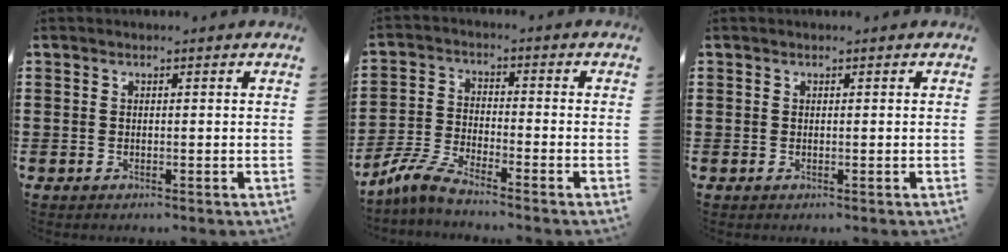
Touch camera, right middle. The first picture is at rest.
{"total": 5.7, "force": [-5.0, 0.5, 2.6], "torque": [-0.077, -0.012, -0.104]}
{"total": 0.0}